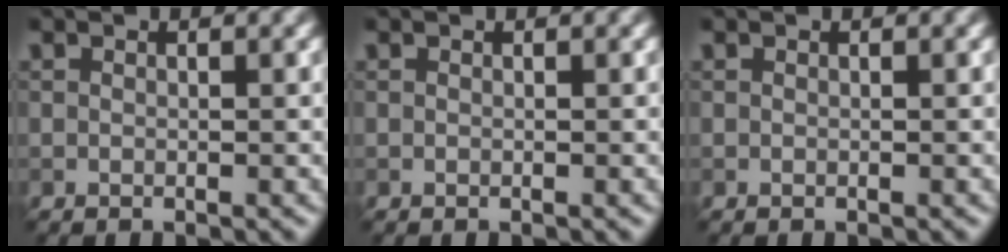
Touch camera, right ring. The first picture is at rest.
{"total": 0.0}
{"total": 0.0}